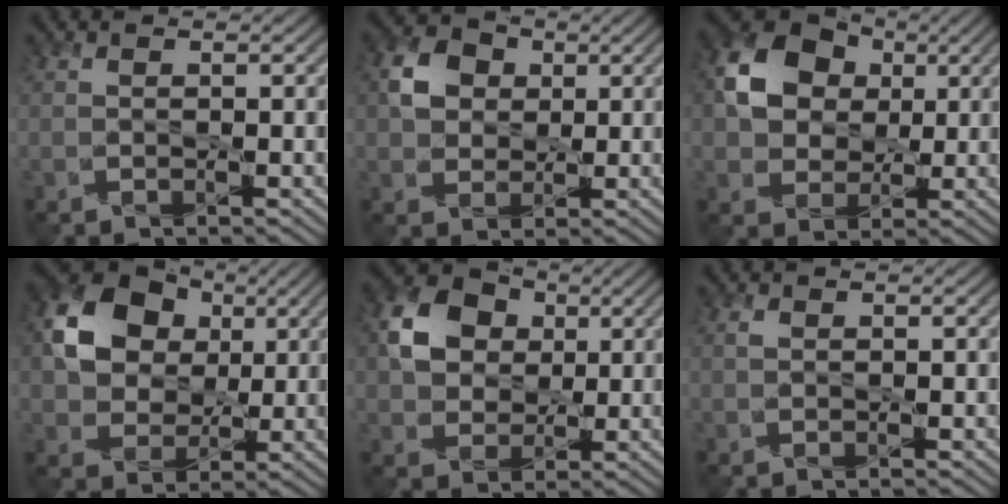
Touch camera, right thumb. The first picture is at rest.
{"total": 4.8, "force": [1.4, 4.2, 1.8], "torque": [-0.041, 0.010, 0.021]}
{"total": 9.5, "force": [2.6, 7.7, 5.0], "torque": [-0.115, 0.014, 0.036]}
{"total": 11.3, "force": [3.5, 8.9, 6.1], "torque": [-0.137, 0.017, 0.058]}
{"total": 7.2, "force": [2.1, 6.0, 3.3], "torque": [-0.084, 0.011, 0.028]}
{"total": 0.5, "force": [0.2, 0.4, 0.3], "torque": [-0.010, 0.002, 0.004]}